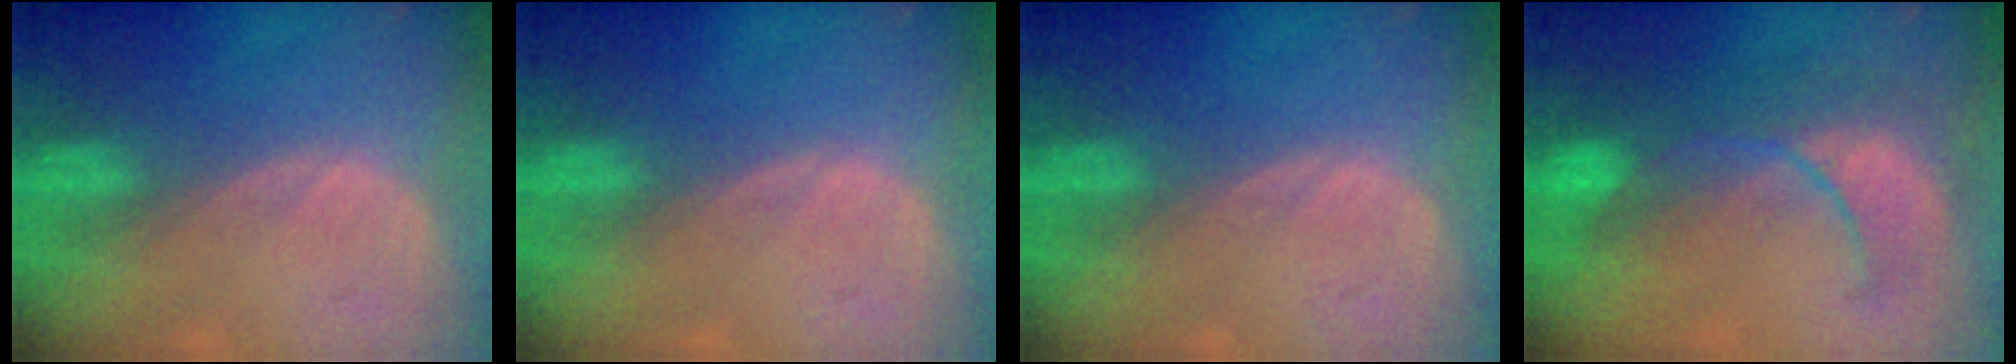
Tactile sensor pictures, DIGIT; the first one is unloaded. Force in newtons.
{"total": 0.0}
{"total": 0.0}
{"total": 8.9, "press": 8.5, "slide": 2.6}